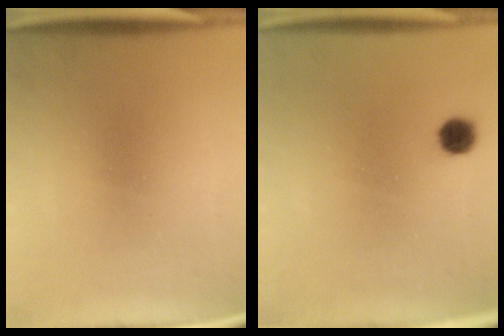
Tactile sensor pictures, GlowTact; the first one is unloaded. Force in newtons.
{"total": 3.1}